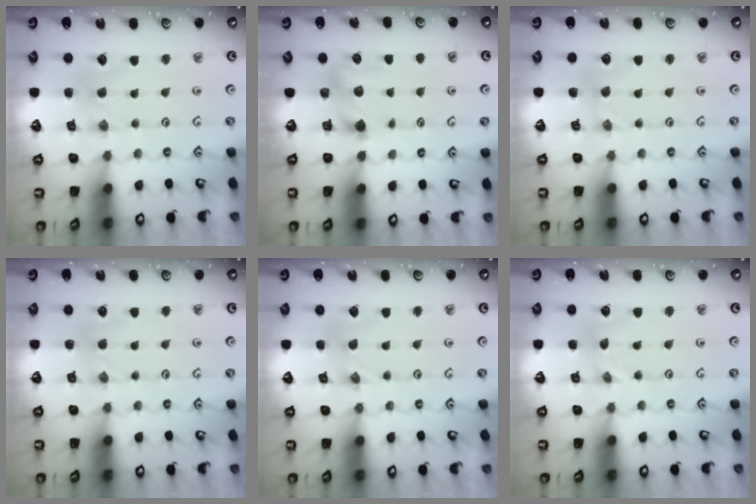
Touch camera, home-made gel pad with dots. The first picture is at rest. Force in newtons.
{"total": 5.5, "press": 5.5, "slide": 0.6}
{"total": 2.0, "press": 2.0, "slide": 0.3}
{"total": 3.0, "press": 3.0, "slide": 0.4}
{"total": 0.0}
{"total": 0.0}